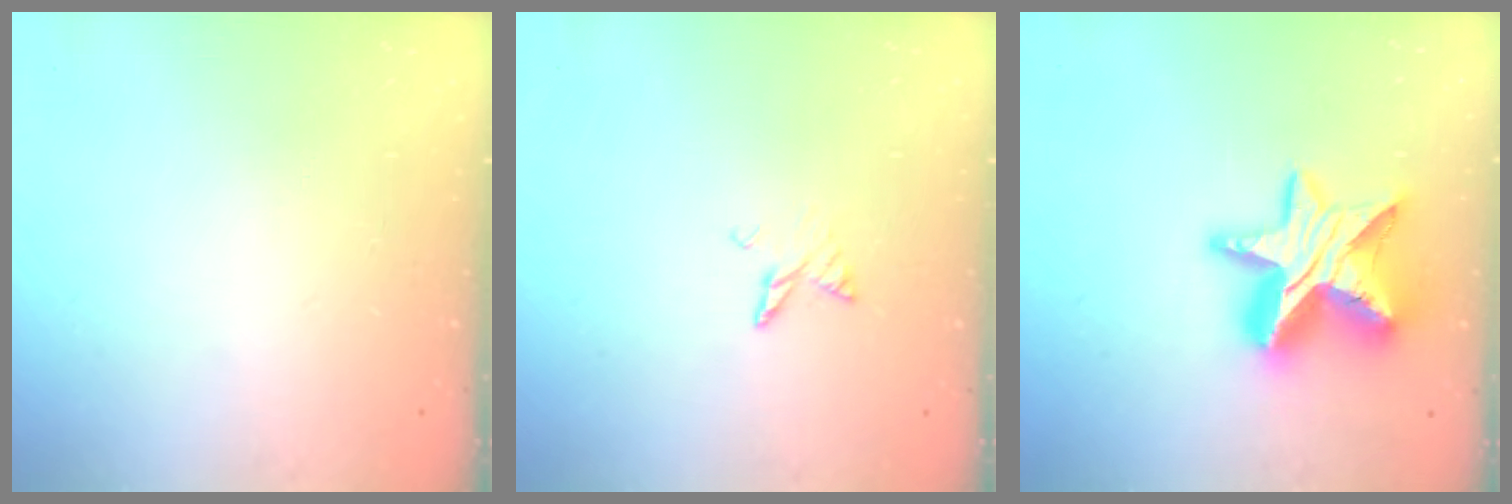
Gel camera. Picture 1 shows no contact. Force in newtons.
{"total": 4.7, "press": 4.7, "slide": 0.5}
{"total": 17.8, "press": 17.8, "slide": 1.1}